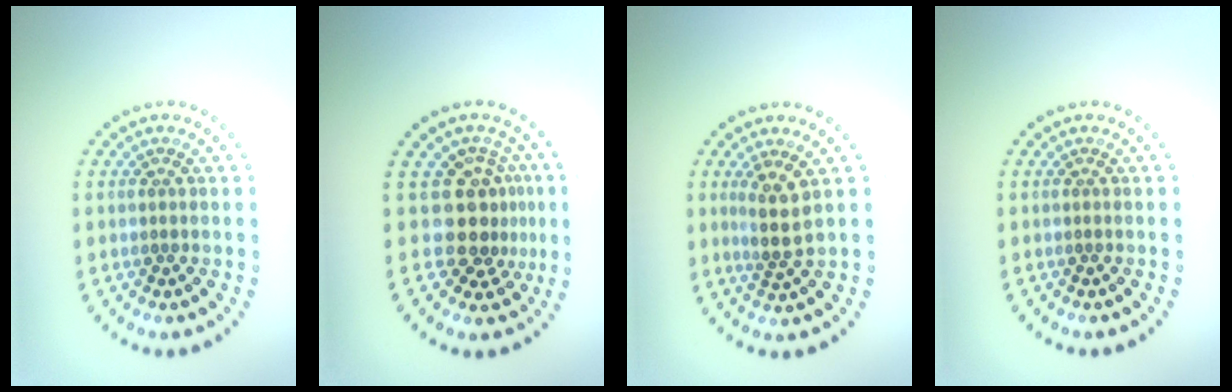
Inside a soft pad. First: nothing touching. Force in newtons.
{"total": 3.6, "press": 2.7, "slide": 2.4}
{"total": 2.6, "press": 2.0, "slide": 1.7}
{"total": 0.0}